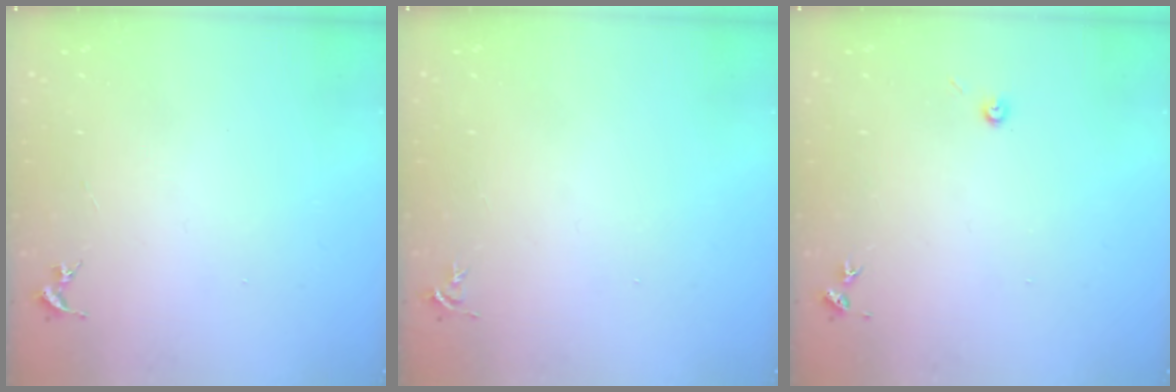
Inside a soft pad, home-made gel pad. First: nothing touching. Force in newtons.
{"total": 3.7, "press": 3.7, "slide": 0.5}
{"total": 3.0, "press": 3.0, "slide": 0.3}